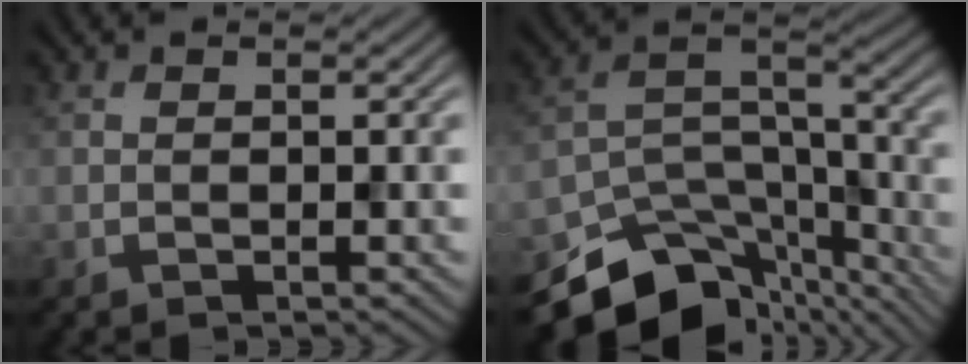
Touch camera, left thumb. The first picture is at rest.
{"total": 14.0, "force": [-10.7, 7.1, 5.6], "torque": [-0.121, -0.022, -0.158]}